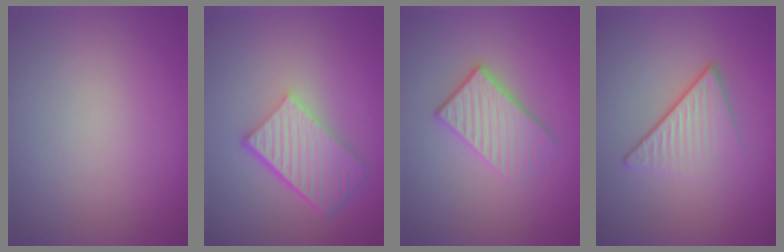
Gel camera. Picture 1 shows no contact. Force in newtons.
{"total": 6.1, "press": 4.2, "slide": 4.4}
{"total": 3.6, "press": 3.1, "slide": 1.7}
{"total": 4.1, "press": 2.8, "slide": 3.1}